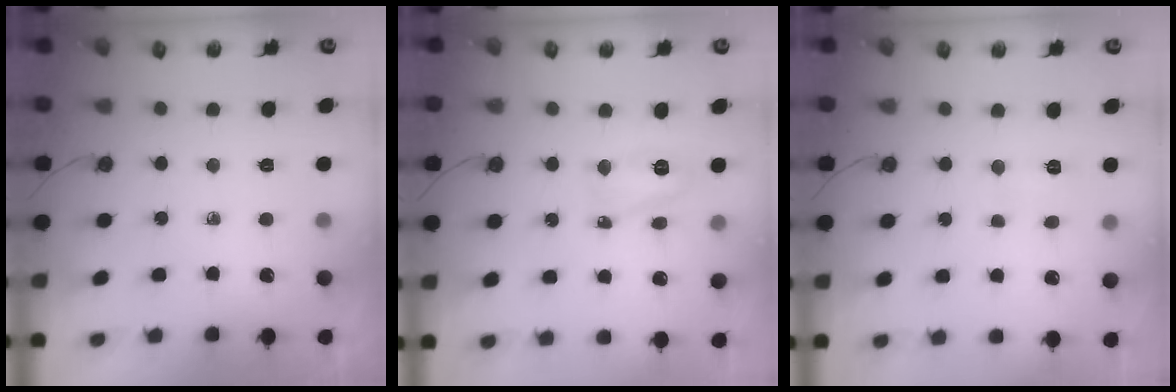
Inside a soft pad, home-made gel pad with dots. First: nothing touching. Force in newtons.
{"total": 9.1, "press": 9.0, "slide": 1.2}
{"total": 2.9, "press": 2.8, "slide": 0.7}